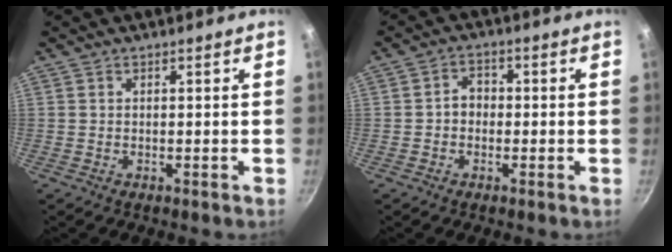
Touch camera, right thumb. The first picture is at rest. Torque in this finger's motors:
{"motor_torque": [0.33, -0.47, -0.11, 0.13, 0.02]}